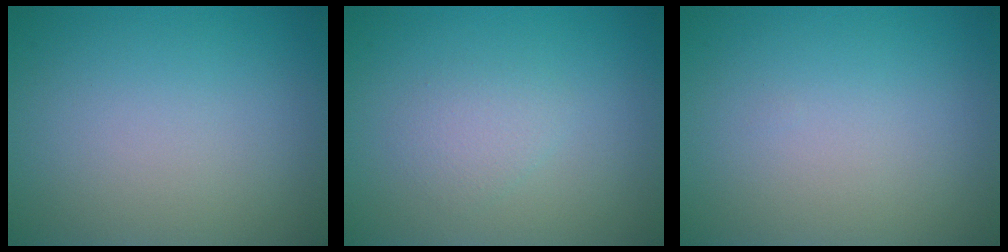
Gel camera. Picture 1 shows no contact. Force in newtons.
{"total": 1.5, "press": 1.5, "slide": 0.1}
{"total": 0.0}